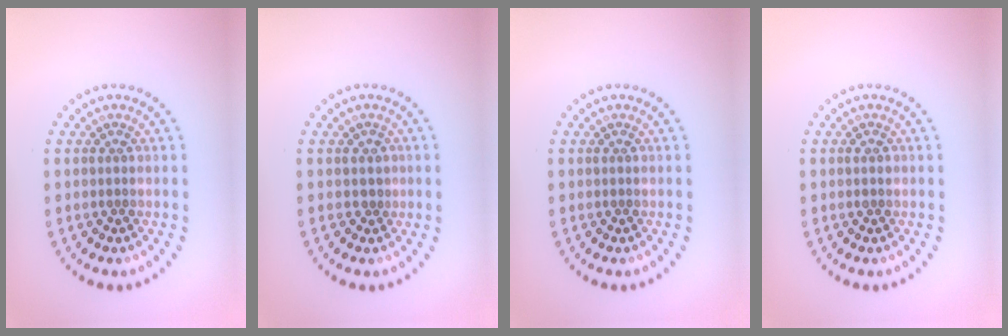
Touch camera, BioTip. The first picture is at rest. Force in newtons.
{"total": 0.5, "press": 0.3, "slide": 0.4}
{"total": 0.0}
{"total": 0.7, "press": 0.7, "slide": 0.1}